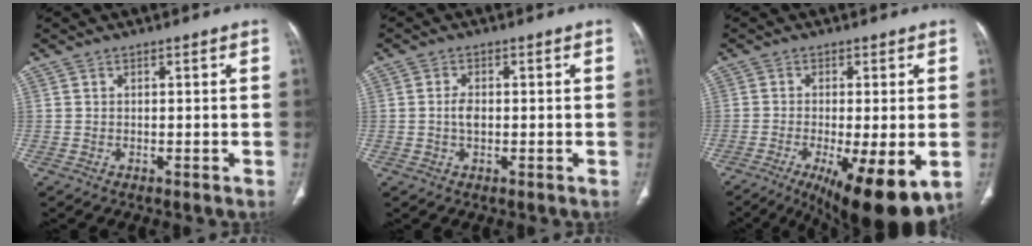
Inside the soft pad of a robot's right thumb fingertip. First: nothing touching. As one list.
[{"total": 2.5, "force": [-0.2, 1.4, 2.0], "torque": [-0.042, 0.004, -0.005]}, {"total": 14.2, "force": [-5.3, 3.7, 12.6], "torque": [-0.172, -0.021, -0.075]}]